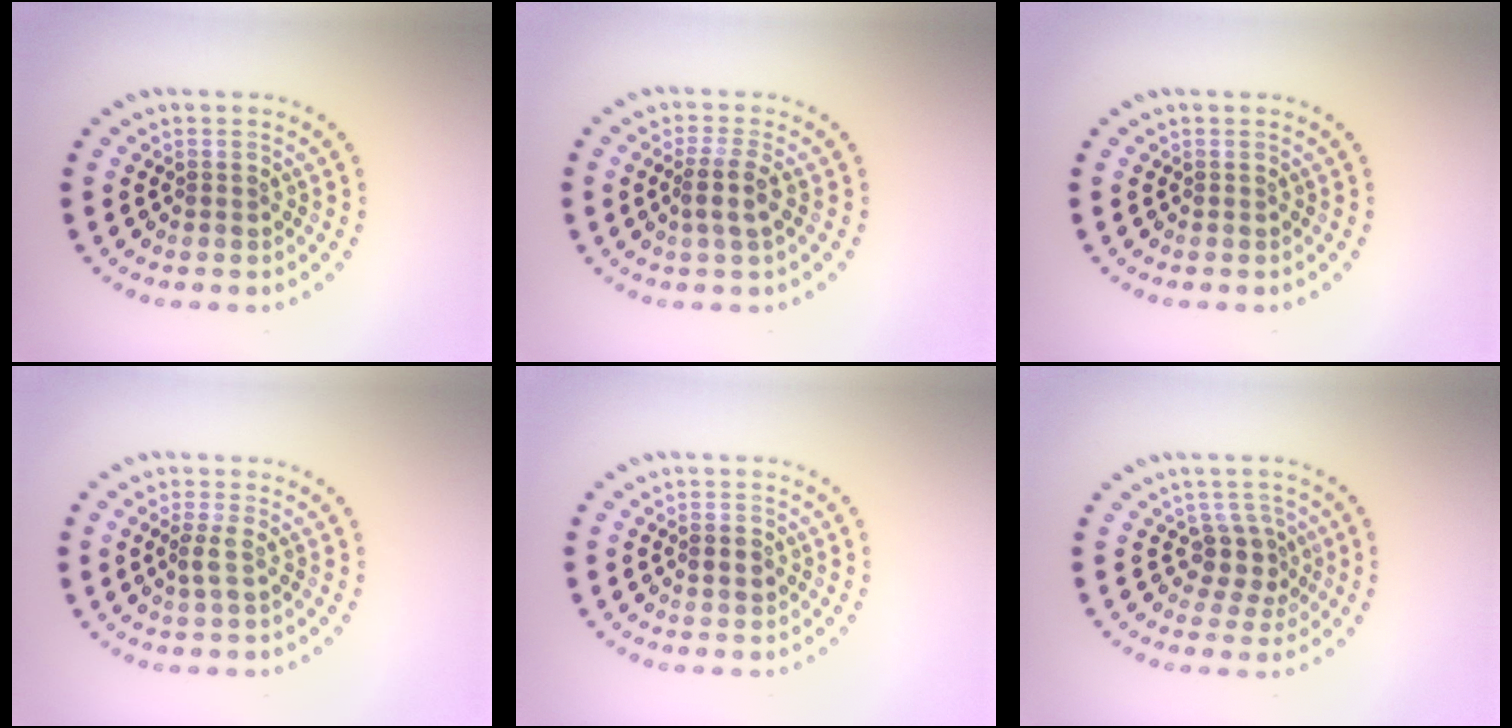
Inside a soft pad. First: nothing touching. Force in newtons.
{"total": 2.4, "press": 2.0, "slide": 1.3}
{"total": 0.0}
{"total": 1.3, "press": 1.1, "slide": 0.7}
{"total": 1.7, "press": 1.7, "slide": 0.1}
{"total": 2.8, "press": 2.2, "slide": 1.8}